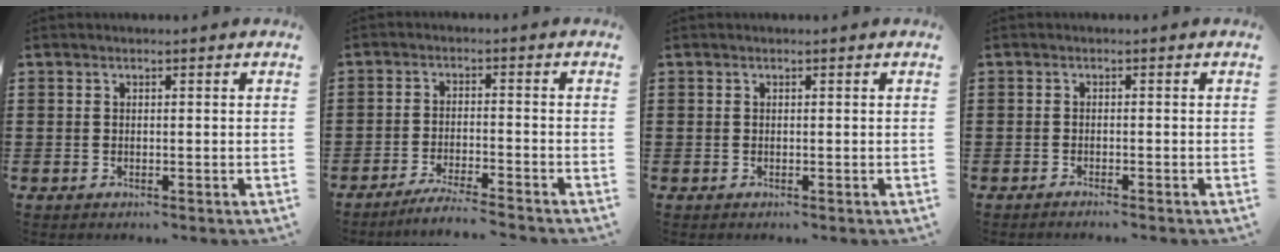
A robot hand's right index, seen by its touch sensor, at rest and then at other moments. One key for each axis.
{"total": 3.8, "fx": -3.6, "fy": -0.4, "fz": 1.1, "tx": -0.028, "ty": -0.007, "tz": -0.074}
{"total": 0.0}
{"total": 0.9, "fx": -0.9, "fy": -0.2, "fz": 0.2, "tx": -0.004, "ty": -0.001, "tz": -0.017}